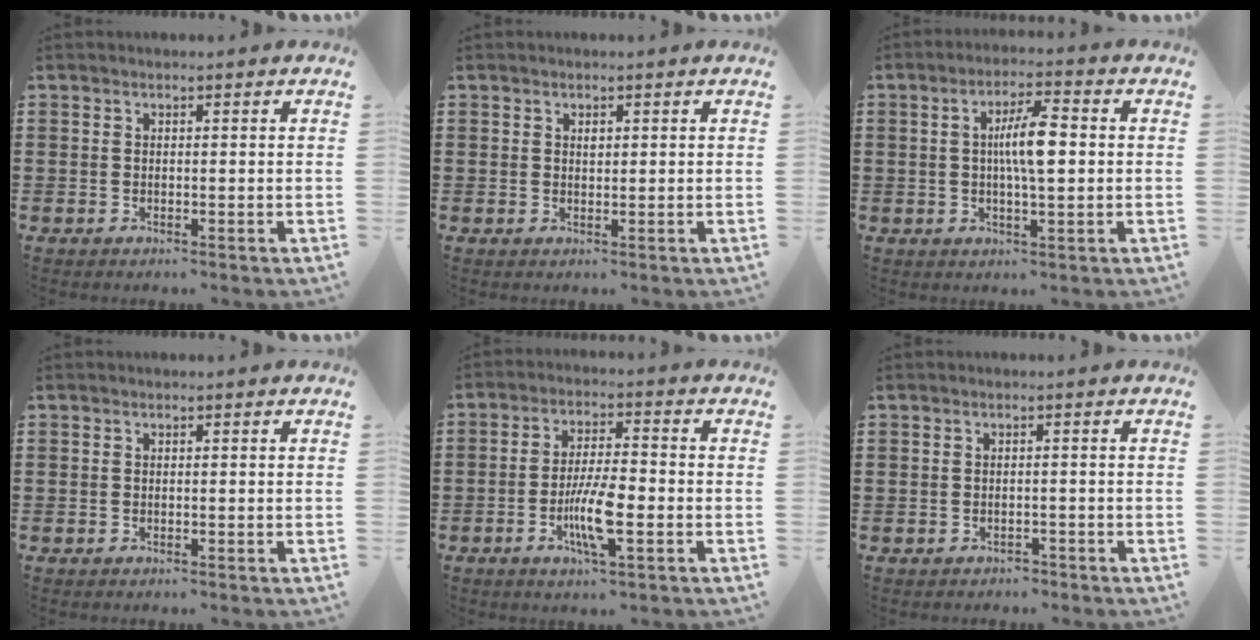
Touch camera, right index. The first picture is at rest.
{"total": 0.8, "force": [0.4, 0.5, 0.5], "torque": [-0.012, 0.003, 0.007]}
{"total": 6.9, "force": [0.5, 1.6, 6.7], "torque": [-0.124, 0.007, 0.005]}
{"total": 0.0}
{"total": 7.9, "force": [-2.6, 1.7, 7.2], "torque": [-0.142, -0.009, -0.049]}
{"total": 1.2, "force": [-1.0, 0.6, 0.0], "torque": [-0.003, 0.004, -0.024]}